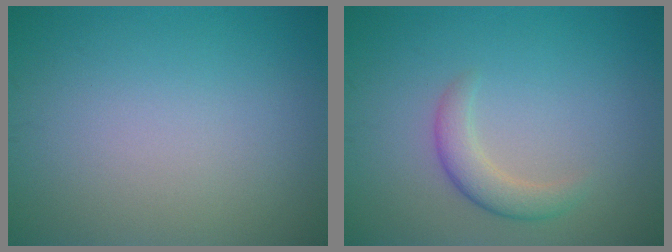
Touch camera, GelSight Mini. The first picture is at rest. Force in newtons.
{"total": 2.5, "press": 2.5, "slide": 0.2}